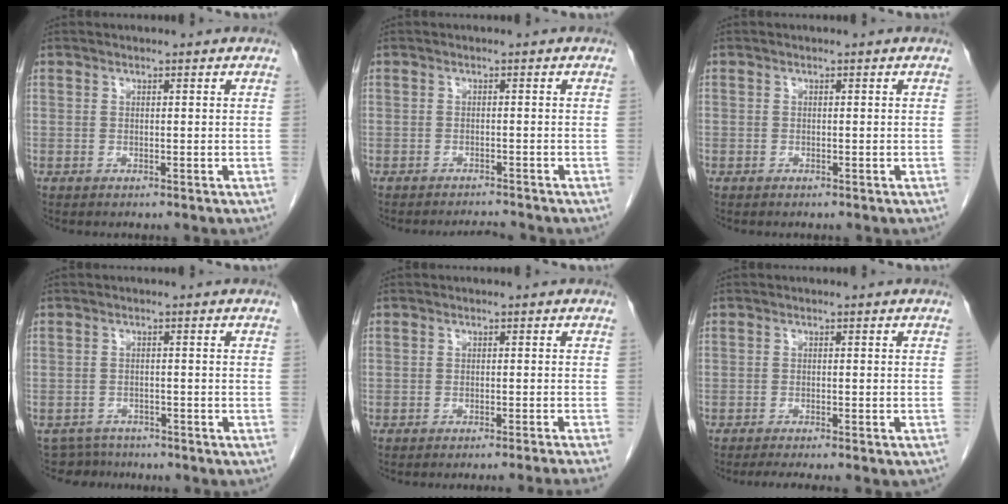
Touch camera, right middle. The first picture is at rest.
{"total": 2.4, "force": [-2.3, -0.6, 0.0], "torque": [-0.004, -0.014, -0.034]}
{"total": 0.0}
{"total": 4.6, "force": [-4.2, 1.6, -0.7], "torque": [0.013, 0.005, -0.065]}
{"total": 7.4, "force": [-6.6, -2.5, 2.0], "torque": [-0.001, -0.018, -0.079]}
{"total": 9.1, "force": [-7.8, 1.3, 4.4], "torque": [-0.049, -0.011, -0.097]}